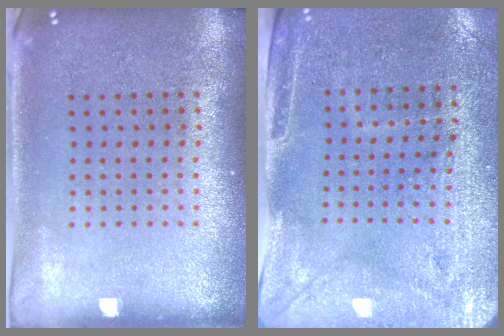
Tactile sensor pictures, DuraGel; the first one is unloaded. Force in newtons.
{"total": 3.0, "press": 2.5, "slide": 1.5}